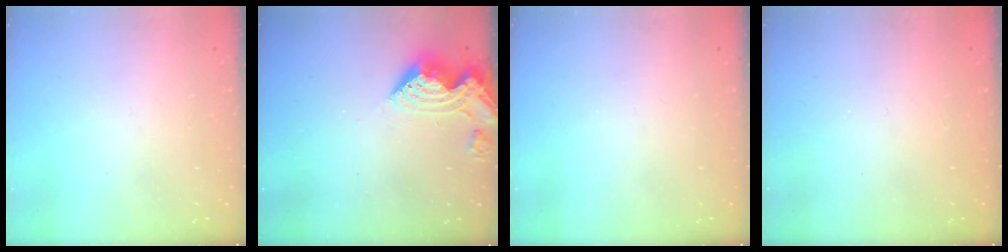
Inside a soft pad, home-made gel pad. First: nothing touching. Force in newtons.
{"total": 11.5, "press": 11.5, "slide": 0.8}
{"total": 0.0}
{"total": 1.1, "press": 1.0, "slide": 0.1}